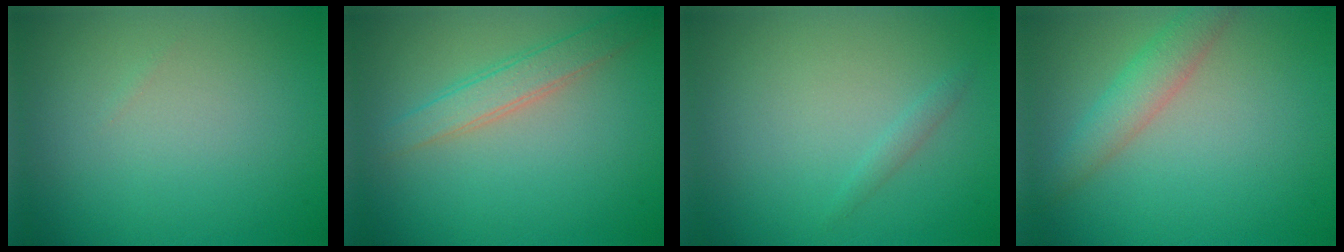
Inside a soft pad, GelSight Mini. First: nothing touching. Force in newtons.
{"total": 2.8, "press": 2.8, "slide": 0.1}
{"total": 0.8, "press": 0.8, "slide": 0.0}
{"total": 2.9, "press": 2.9, "slide": 0.1}